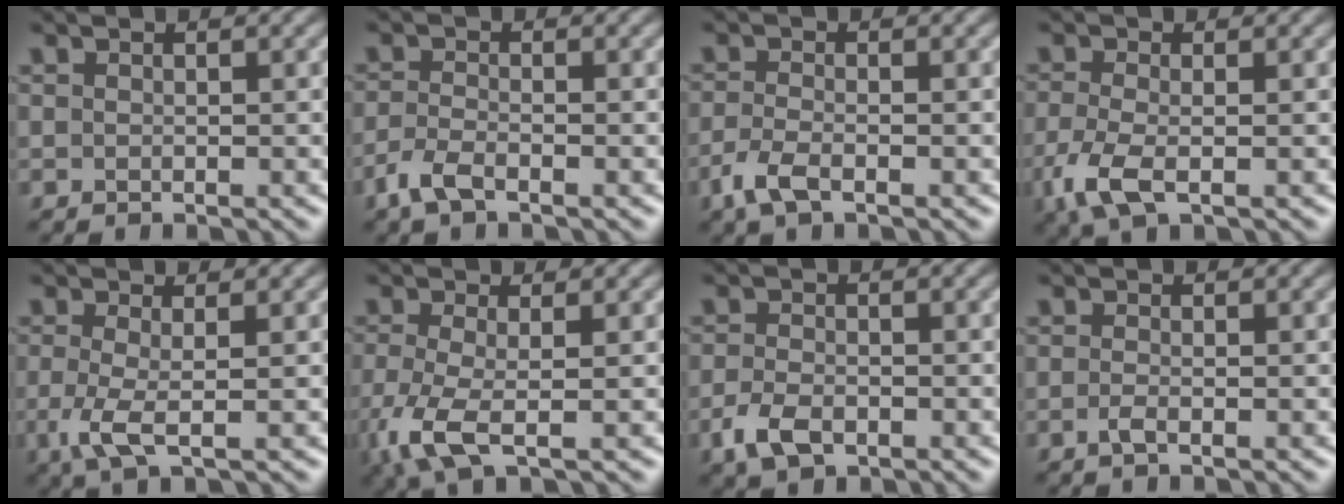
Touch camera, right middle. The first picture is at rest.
{"total": 2.5, "force": [-1.7, 0.8, 1.6], "torque": [-0.042, -0.004, -0.043]}
{"total": 2.6, "force": [-1.6, 1.0, 1.9], "torque": [-0.050, -0.005, -0.040]}
{"total": 3.9, "force": [-1.6, 1.5, 3.2], "torque": [-0.085, -0.008, -0.038]}
{"total": 3.0, "force": [-0.6, 0.7, 2.8], "torque": [-0.069, -0.010, -0.015]}
{"total": 4.5, "force": [-1.8, 1.4, 3.9], "torque": [-0.102, -0.015, -0.040]}
{"total": 3.1, "force": [-1.5, 1.8, 1.9], "torque": [-0.045, -0.004, -0.035]}
{"total": 1.1, "force": [-0.5, 0.3, 0.9], "torque": [-0.021, -0.003, -0.013]}